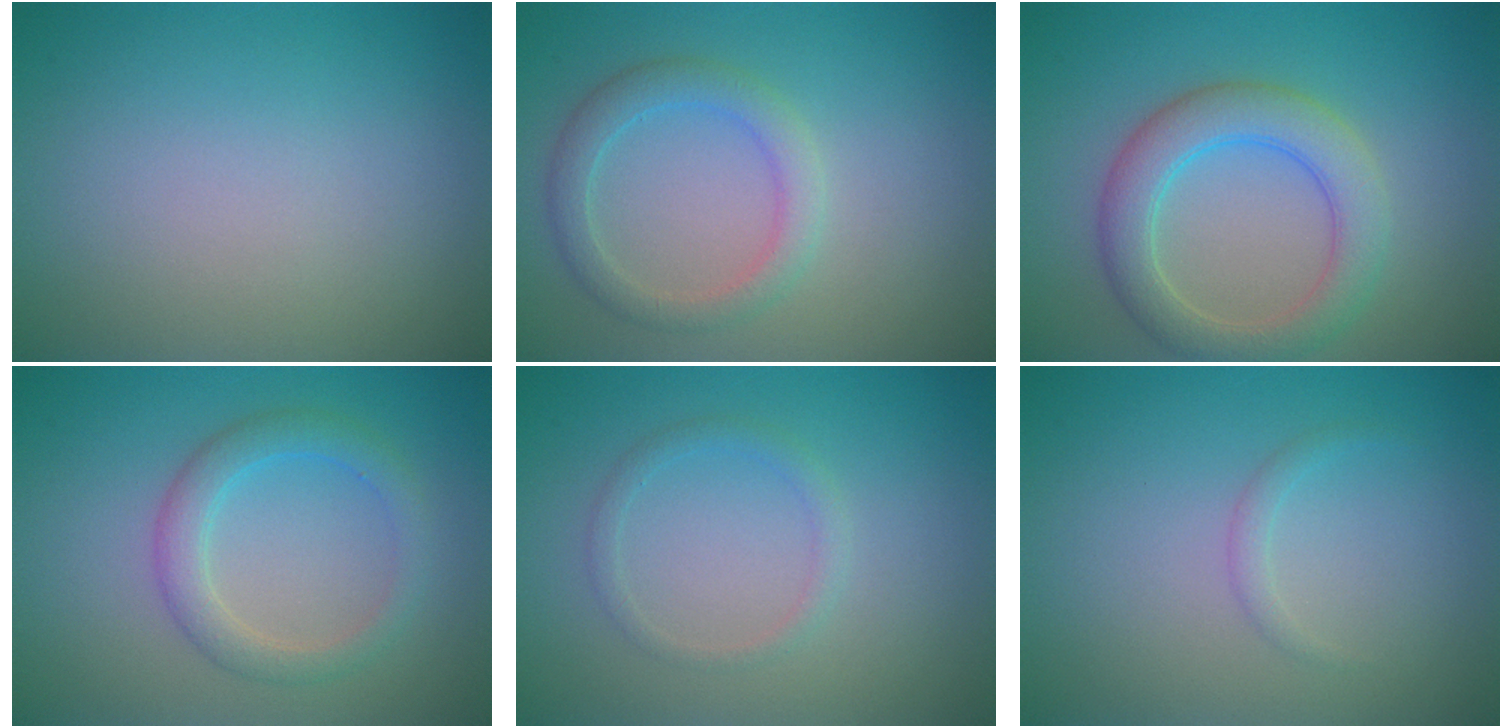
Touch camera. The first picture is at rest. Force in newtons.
{"total": 2.8, "press": 2.8, "slide": 0.1}
{"total": 4.9, "press": 4.9, "slide": 0.1}
{"total": 2.9, "press": 2.9, "slide": 0.1}
{"total": 1.3, "press": 1.3, "slide": 0.1}
{"total": 0.8, "press": 0.8, "slide": 0.1}